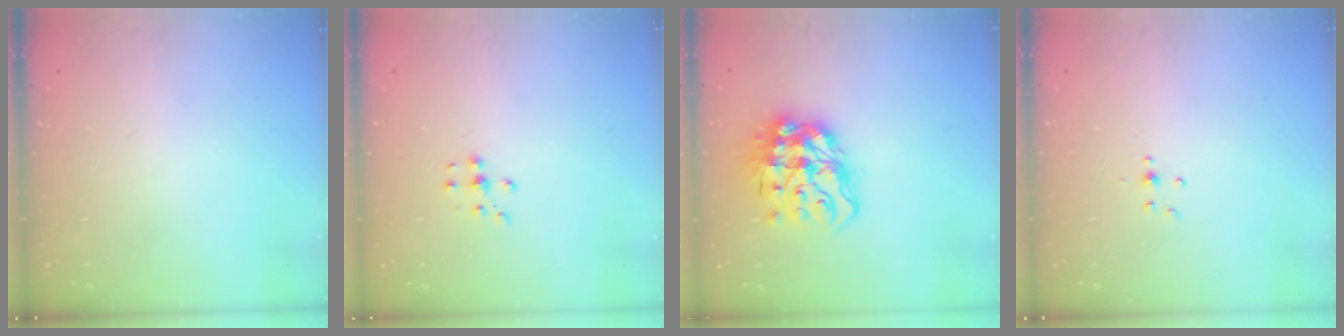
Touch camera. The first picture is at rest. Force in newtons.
{"total": 5.0, "press": 5.0, "slide": 0.7}
{"total": 14.6, "press": 14.5, "slide": 1.9}
{"total": 3.0, "press": 2.8, "slide": 1.1}